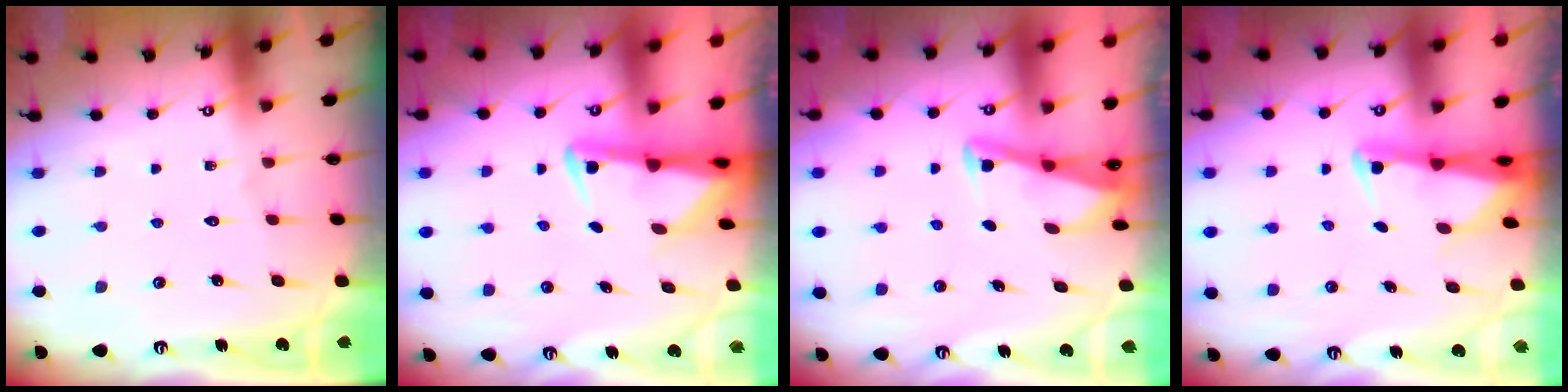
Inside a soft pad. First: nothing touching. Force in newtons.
{"total": 3.1, "press": 3.1, "slide": 0.6}
{"total": 2.8, "press": 2.8, "slide": 0.4}
{"total": 2.4, "press": 2.4, "slide": 0.5}